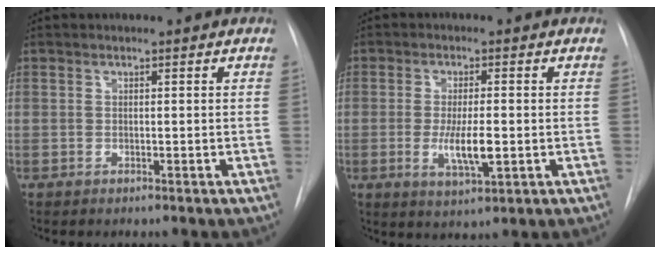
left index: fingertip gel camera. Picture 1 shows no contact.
{"total": 6.0, "force": [-2.0, 1.2, 5.5], "torque": [-0.106, -0.018, -0.030]}